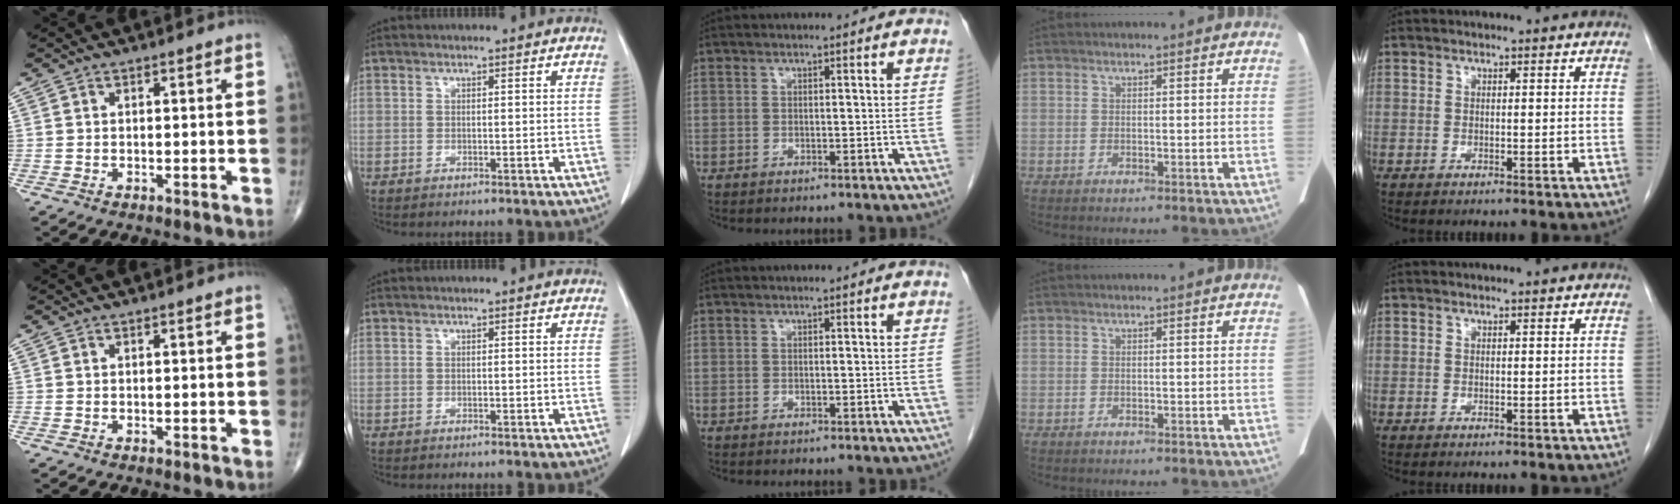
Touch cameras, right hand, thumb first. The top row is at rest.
{}